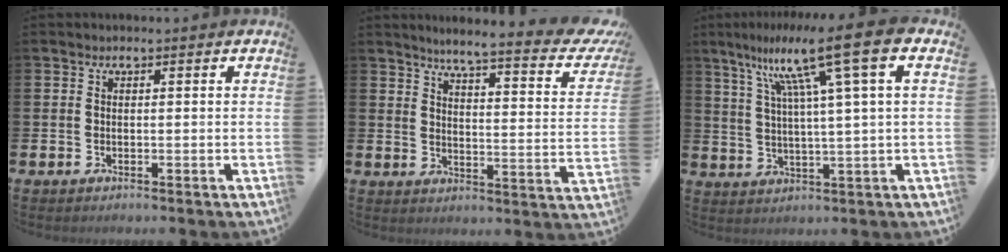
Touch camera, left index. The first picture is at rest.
{"total": 5.3, "force": [4.6, 0.4, 2.7], "torque": [-0.049, -0.047, 0.064]}
{"total": 12.7, "force": [6.5, 0.2, 10.9], "torque": [-0.213, -0.021, 0.095]}